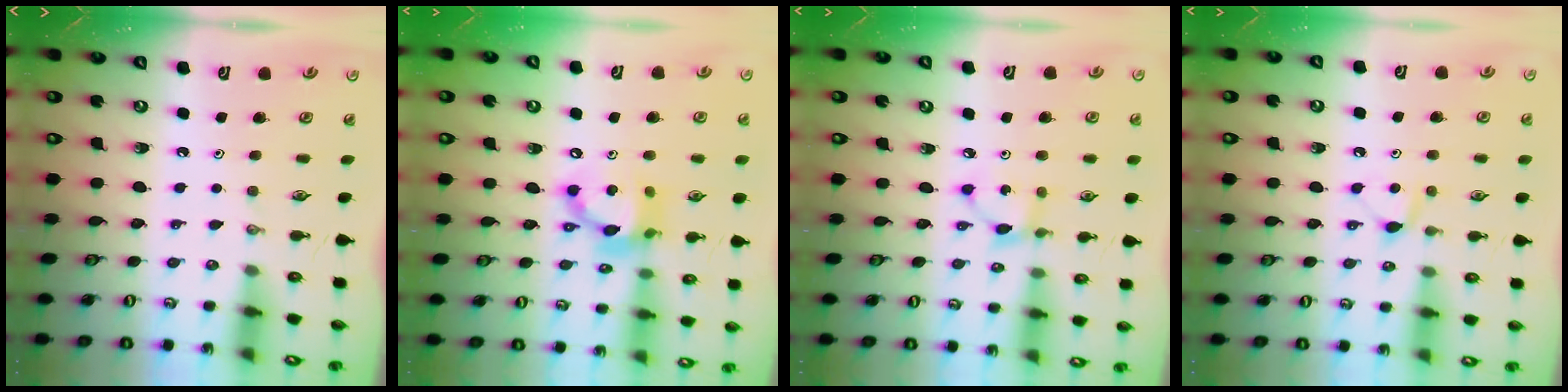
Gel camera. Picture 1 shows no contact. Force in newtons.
{"total": 12.8, "press": 12.8, "slide": 0.9}
{"total": 3.2, "press": 3.2, "slide": 0.2}
{"total": 5.9, "press": 5.8, "slide": 0.8}